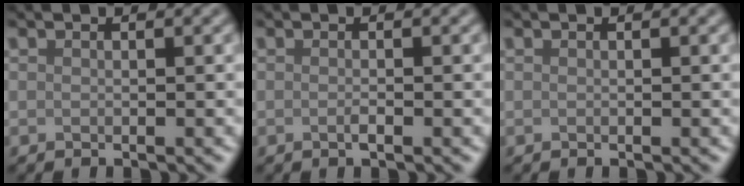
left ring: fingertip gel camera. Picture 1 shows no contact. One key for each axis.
{"total": 0.7, "fx": -0.3, "fy": 0.1, "fz": 0.6, "tx": -0.012, "ty": -0.002, "tz": -0.006}
{"total": 0.0}